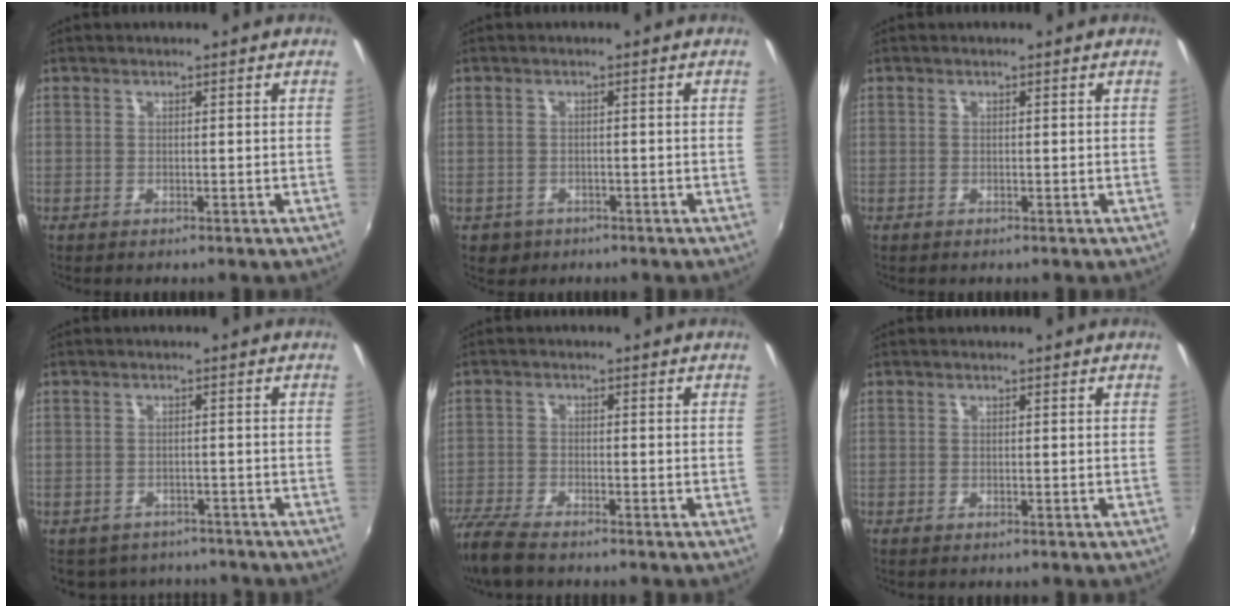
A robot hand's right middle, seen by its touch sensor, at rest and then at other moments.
{"total": 3.1, "force": [-1.5, 2.6, 1.0], "torque": [-0.028, -0.003, -0.017]}
{"total": 0.6, "force": [-0.4, 0.4, 0.0], "torque": [0.000, -0.001, -0.008]}
{"total": 7.9, "force": [-6.7, 3.6, 1.9], "torque": [-0.047, -0.007, -0.088]}
{"total": 8.5, "force": [-7.2, 1.7, 4.2], "torque": [-0.117, -0.030, -0.137]}
{"total": 0.0}